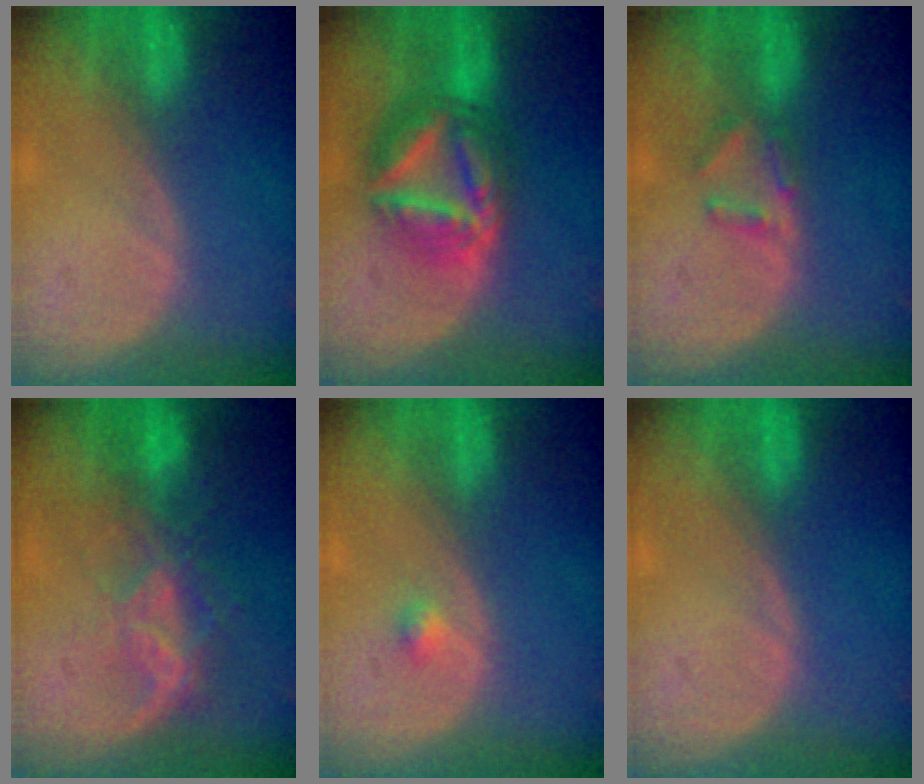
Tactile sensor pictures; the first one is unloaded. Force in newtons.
{"total": 9.2, "press": 9.1, "slide": 0.9}
{"total": 2.8, "press": 2.7, "slide": 0.4}
{"total": 6.6, "press": 5.8, "slide": 3.1}
{"total": 1.0, "press": 1.0, "slide": 0.1}
{"total": 0.0}